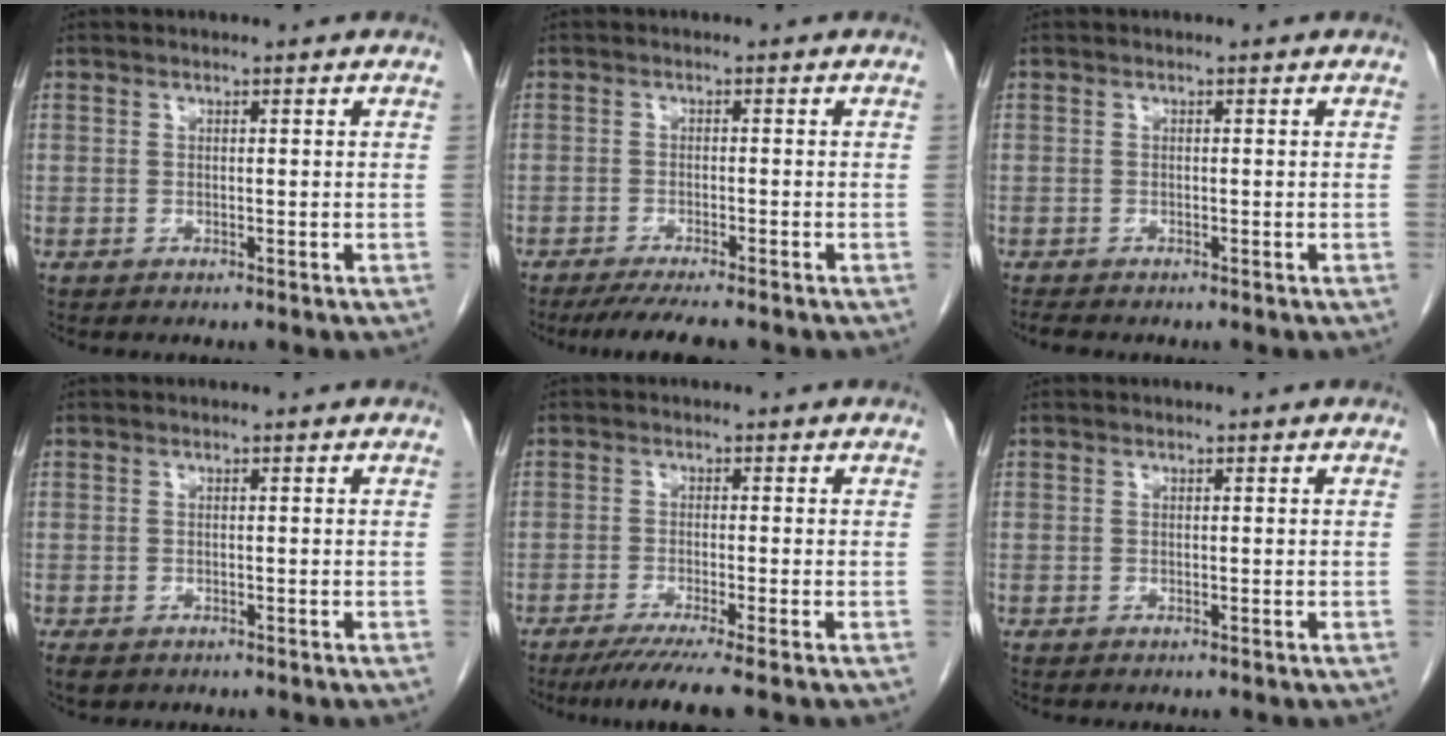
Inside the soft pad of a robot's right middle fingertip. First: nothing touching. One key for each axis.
{"total": 6.7, "fx": -5.6, "fy": 0.3, "fz": 3.7, "tx": -0.047, "ty": -0.014, "tz": -0.087}
{"total": 1.5, "fx": -1.4, "fy": 0.1, "fz": 0.6, "tx": -0.016, "ty": -0.004, "tz": -0.020}
{"total": 3.7, "fx": -2.3, "fy": 2.2, "fz": 1.8, "tx": -0.043, "ty": -0.008, "tz": -0.033}
{"total": 6.0, "fx": -4.5, "fy": -1.1, "fz": 3.8, "tx": -0.051, "ty": -0.017, "tz": -0.078}
{"total": 0.0}